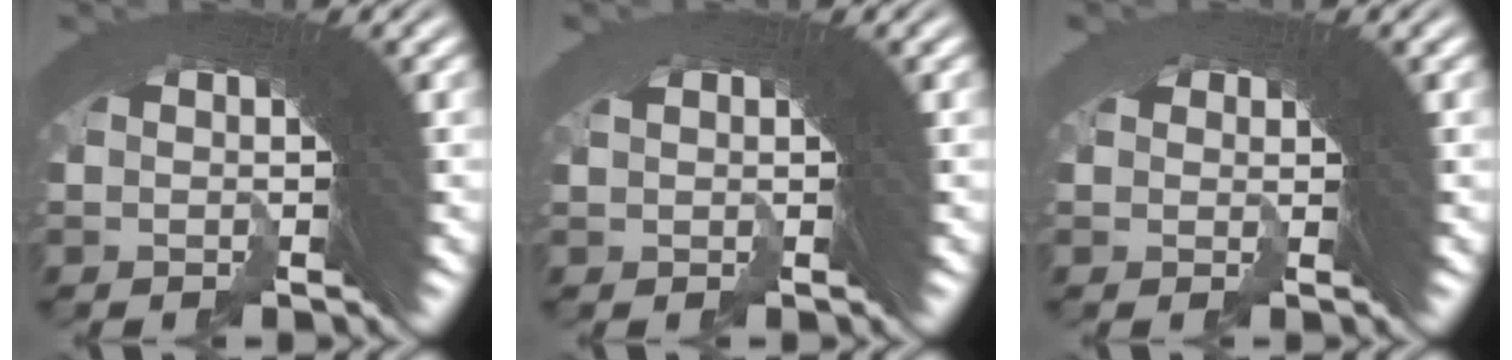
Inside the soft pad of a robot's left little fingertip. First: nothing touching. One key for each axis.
{"total": 0.7, "fx": 0.4, "fy": -0.5, "fz": -0.2, "tx": 0.016, "ty": 0.007, "tz": 0.006}
{"total": 0.8, "fx": -0.3, "fy": 0.7, "fz": -0.2, "tx": 0.006, "ty": -0.014, "tz": 0.002}